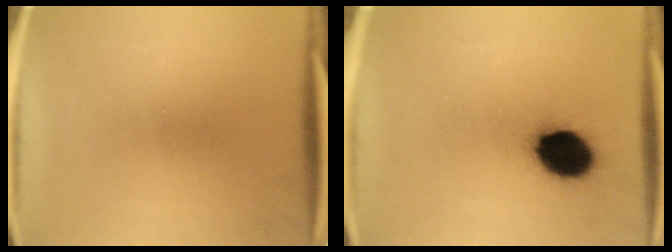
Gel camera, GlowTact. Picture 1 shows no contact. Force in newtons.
{"total": 12.2}